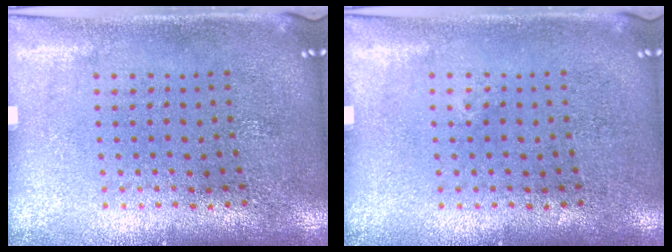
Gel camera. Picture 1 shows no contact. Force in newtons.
{"total": 0.0}